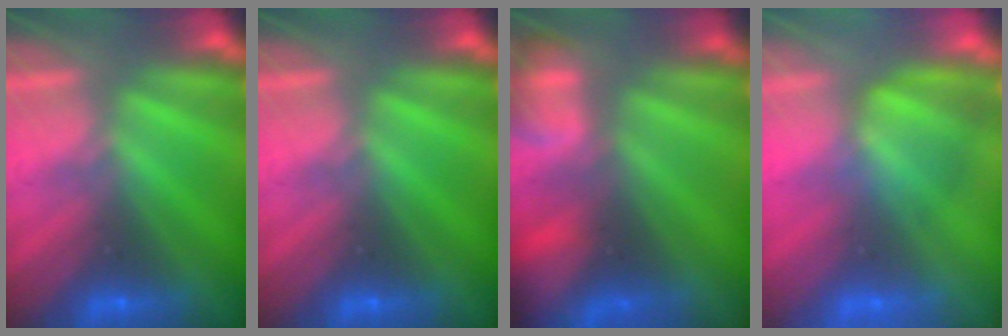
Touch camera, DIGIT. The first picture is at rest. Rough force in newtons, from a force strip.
{"total": 0.0}
{"total": 9.3}
{"total": 3.4}